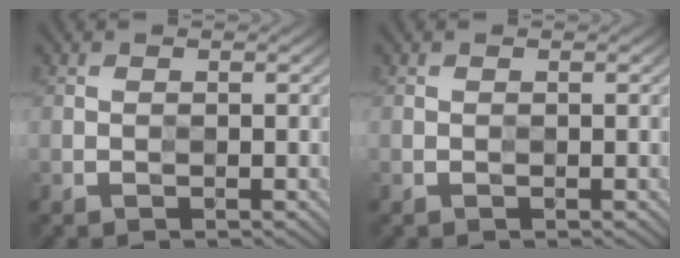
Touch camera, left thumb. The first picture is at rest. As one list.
[{"total": 0.0}]